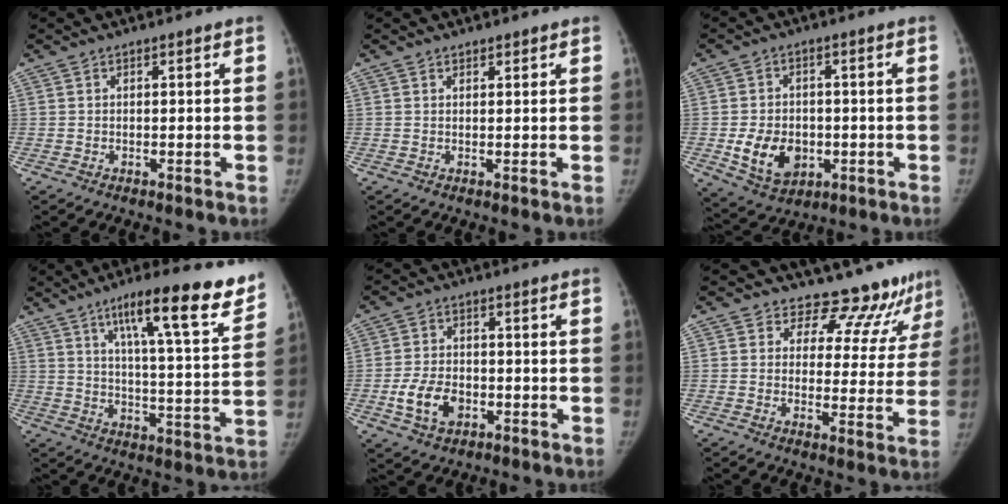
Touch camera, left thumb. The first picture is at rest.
{"total": 0.9, "force": [0.7, 0.5, 0.0], "torque": [0.008, -0.006, 0.009]}
{"total": 9.7, "force": [-2.0, 7.4, 5.9], "torque": [-0.075, 0.001, -0.020]}
{"total": 19.2, "force": [12.7, 3.3, 14.0], "torque": [-0.174, -0.053, 0.185]}
{"total": 7.8, "force": [-2.5, 5.4, 5.1], "torque": [-0.086, 0.010, -0.042]}
{"total": 12.0, "force": [11.1, 4.3, 1.6], "torque": [0.029, -0.082, 0.125]}